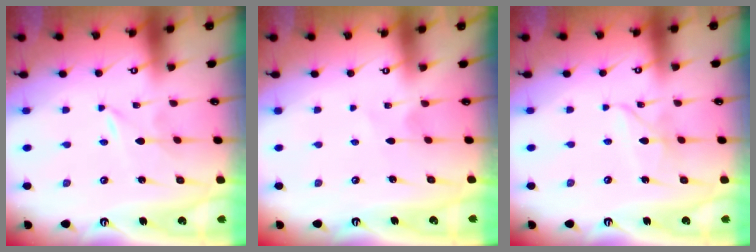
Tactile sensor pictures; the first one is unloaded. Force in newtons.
{"total": 2.4, "press": 2.4, "slide": 0.3}
{"total": 5.0, "press": 5.0, "slide": 0.3}